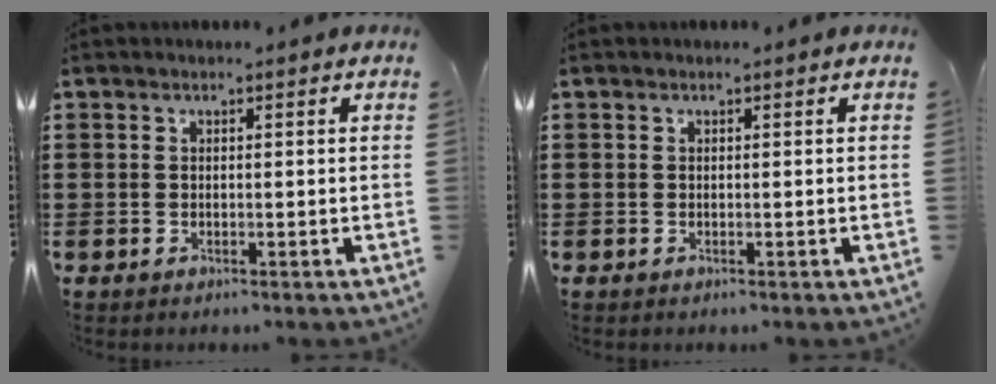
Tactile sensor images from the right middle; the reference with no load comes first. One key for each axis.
{"total": 0.0}